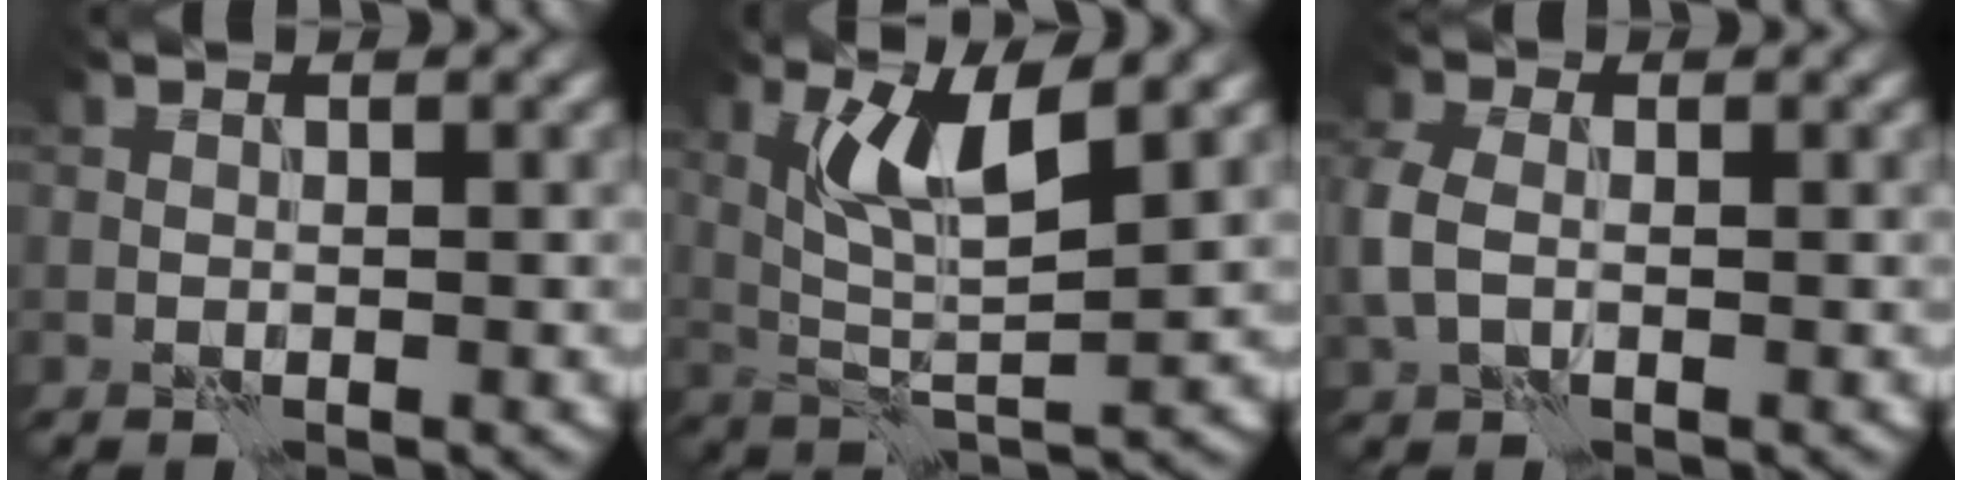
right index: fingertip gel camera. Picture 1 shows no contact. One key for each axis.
{"total": 5.9, "fx": 2.5, "fy": 1.5, "fz": 5.1, "tx": -0.099, "ty": -0.007, "tz": 0.049}
{"total": 3.4, "fx": -0.3, "fy": 2.5, "fz": 2.2, "tx": -0.068, "ty": 0.005, "tz": -0.014}